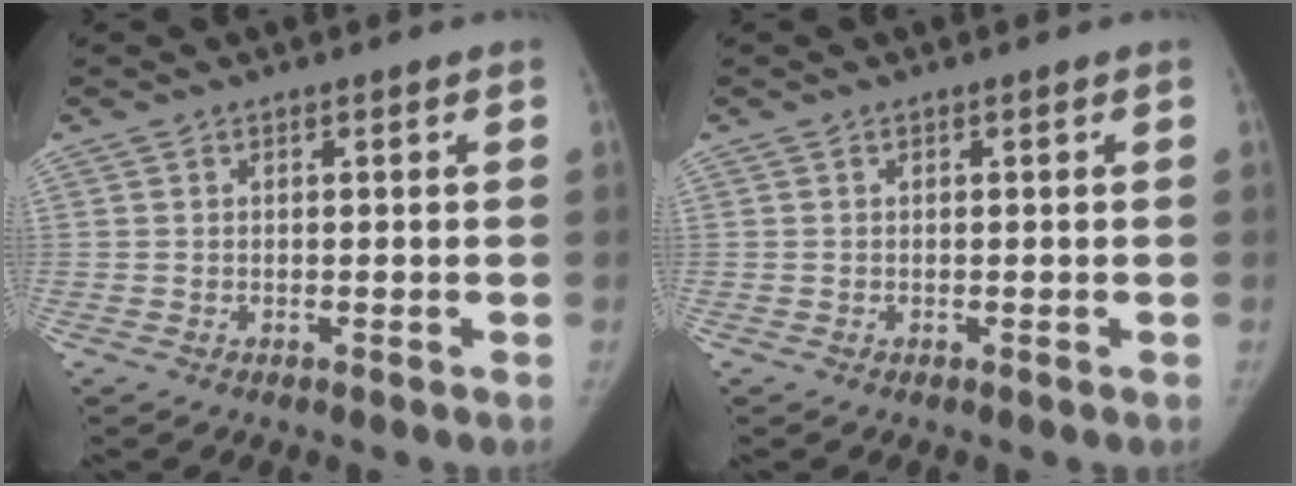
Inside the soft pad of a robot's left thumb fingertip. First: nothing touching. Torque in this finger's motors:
{"motor_torque": [0.01, -0.01, 0.03, -0.03, 0.00]}